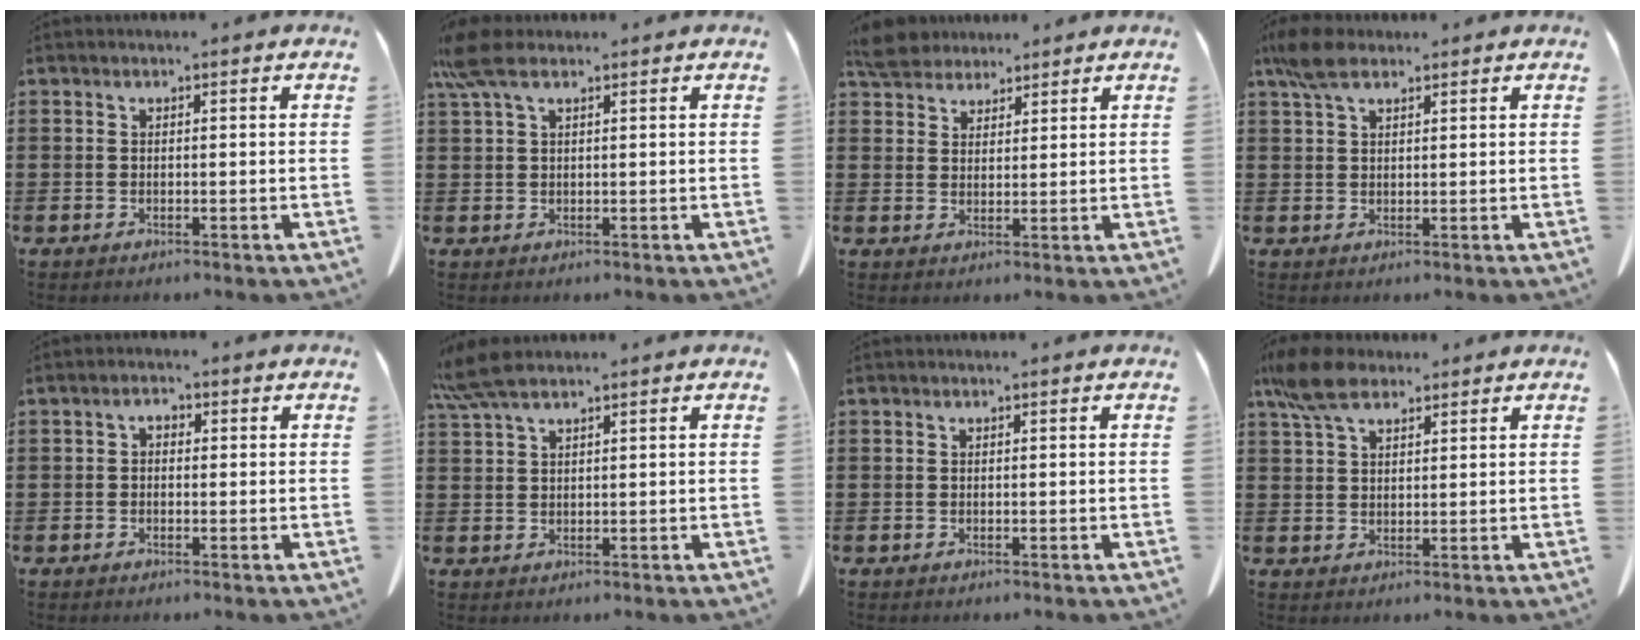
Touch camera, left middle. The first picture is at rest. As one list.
[{"total": 4.7, "force": [2.5, 1.6, 3.6], "torque": [-0.100, -0.004, 0.040]}, {"total": 5.0, "force": [4.6, 1.7, 1.1], "torque": [-0.039, -0.003, 0.090]}, {"total": 4.9, "force": [3.0, 2.0, 3.3], "torque": [-0.081, 0.003, 0.055]}, {"total": 1.5, "force": [-0.5, 0.9, 1.2], "torque": [-0.025, 0.004, -0.012]}, {"total": 4.9, "force": [3.5, 0.9, 3.2], "torque": [-0.079, -0.003, 0.064]}, {"total": 0.0}, {"total": 6.8, "force": [4.8, 2.8, 3.9], "torque": [-0.098, -0.003, 0.089]}]